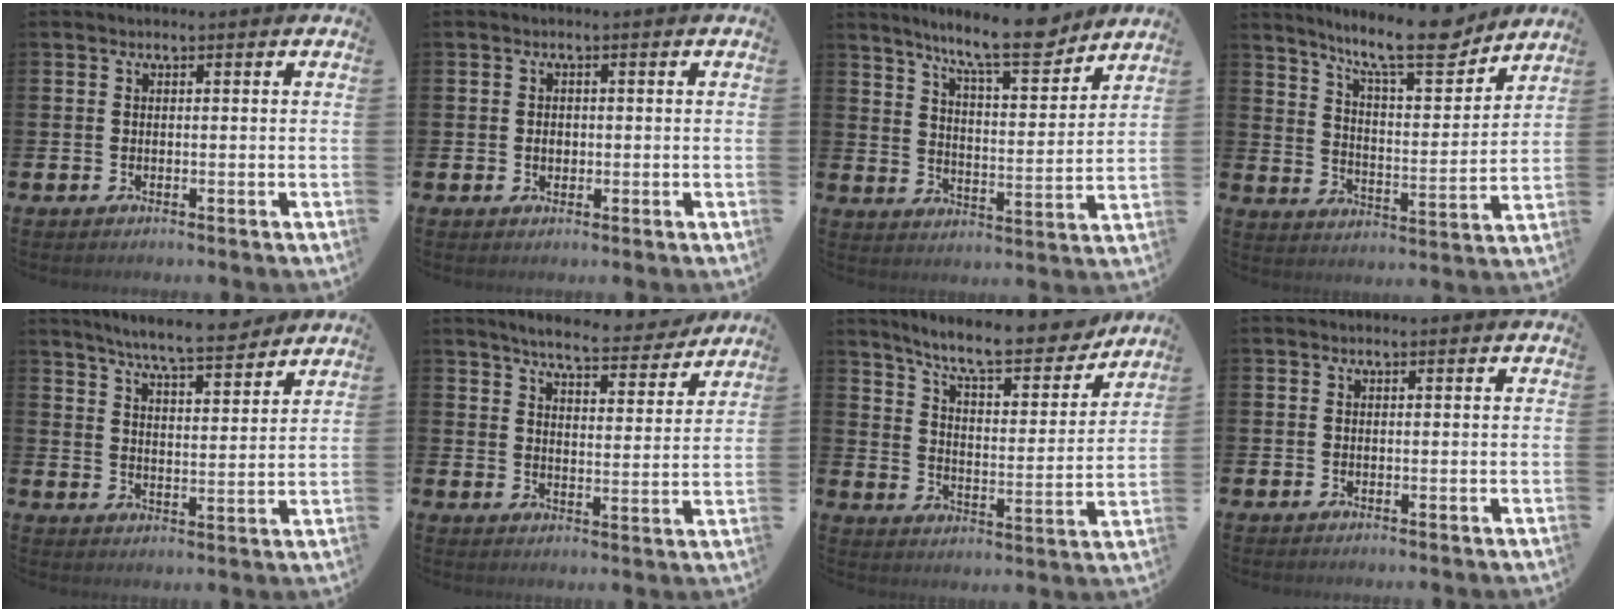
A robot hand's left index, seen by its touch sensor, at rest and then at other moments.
{"total": 1.3, "force": [0.0, 1.1, 0.8], "torque": [-0.005, 0.005, -0.005]}
{"total": 10.9, "force": [9.6, 1.7, 5.0], "torque": [-0.103, -0.053, 0.166]}
{"total": 12.0, "force": [10.3, 2.2, 5.8], "torque": [-0.104, -0.064, 0.174]}
{"total": 7.2, "force": [6.8, 0.1, 2.2], "torque": [-0.059, -0.040, 0.119]}
{"total": 6.3, "force": [6.0, 0.7, 1.7], "torque": [-0.039, -0.041, 0.098]}
{"total": 10.0, "force": [9.1, 1.7, 4.0], "torque": [-0.098, -0.060, 0.153]}
{"total": 0.0}